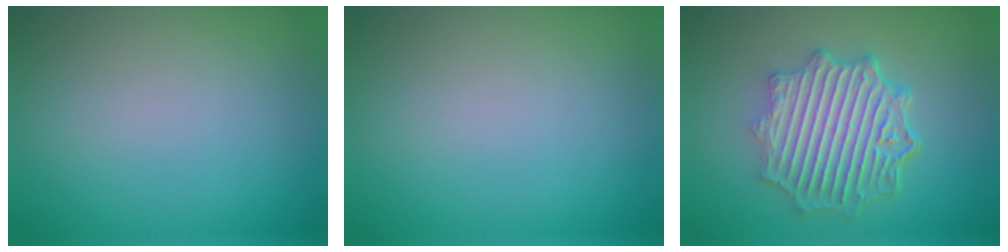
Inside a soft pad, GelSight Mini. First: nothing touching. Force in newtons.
{"total": 0.0}
{"total": 6.4, "press": 5.3, "slide": 3.6}